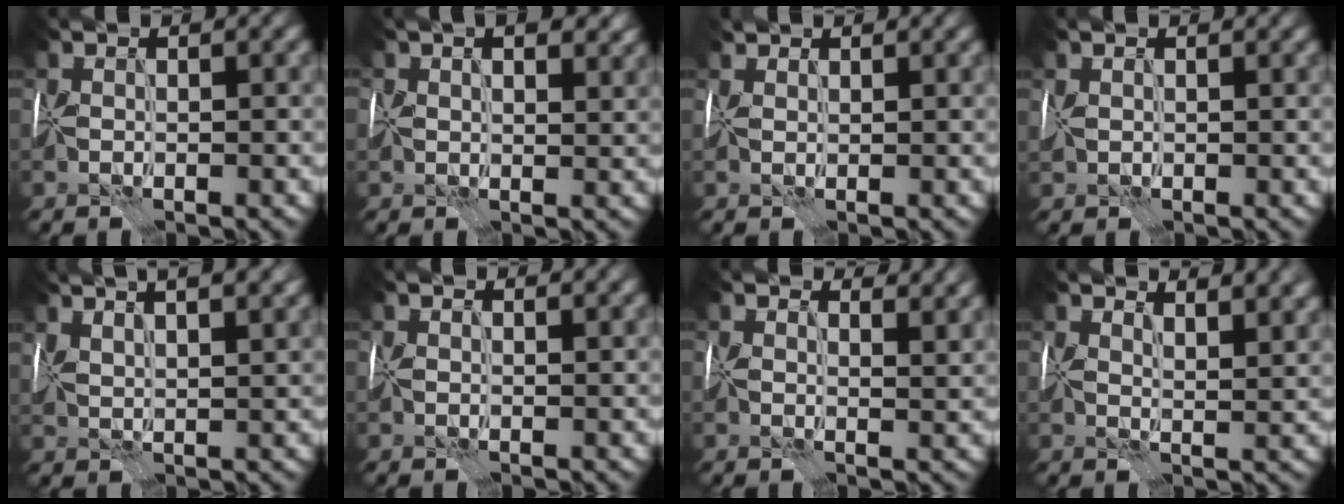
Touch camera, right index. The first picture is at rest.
{"total": 5.7, "force": [2.8, 3.4, 3.7], "torque": [-0.051, 0.001, 0.042]}
{"total": 1.7, "force": [1.6, 0.5, 0.5], "torque": [-0.016, 0.006, 0.026]}
{"total": 1.4, "force": [0.7, 0.9, 0.7], "torque": [-0.022, 0.004, 0.019]}
{"total": 10.1, "force": [6.0, 4.3, 6.9], "torque": [-0.099, 0.047, 0.071]}
{"total": 1.8, "force": [1.3, 0.9, 0.9], "torque": [-0.020, 0.001, 0.020]}
{"total": 5.1, "force": [4.0, 2.1, 2.5], "torque": [-0.036, 0.004, 0.046]}
{"total": 6.5, "force": [4.4, 2.5, 4.0], "torque": [-0.050, 0.008, 0.057]}